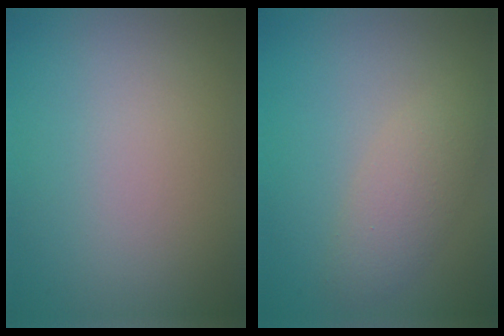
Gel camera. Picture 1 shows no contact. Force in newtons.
{"total": 2.9, "press": 2.9, "slide": 0.3}